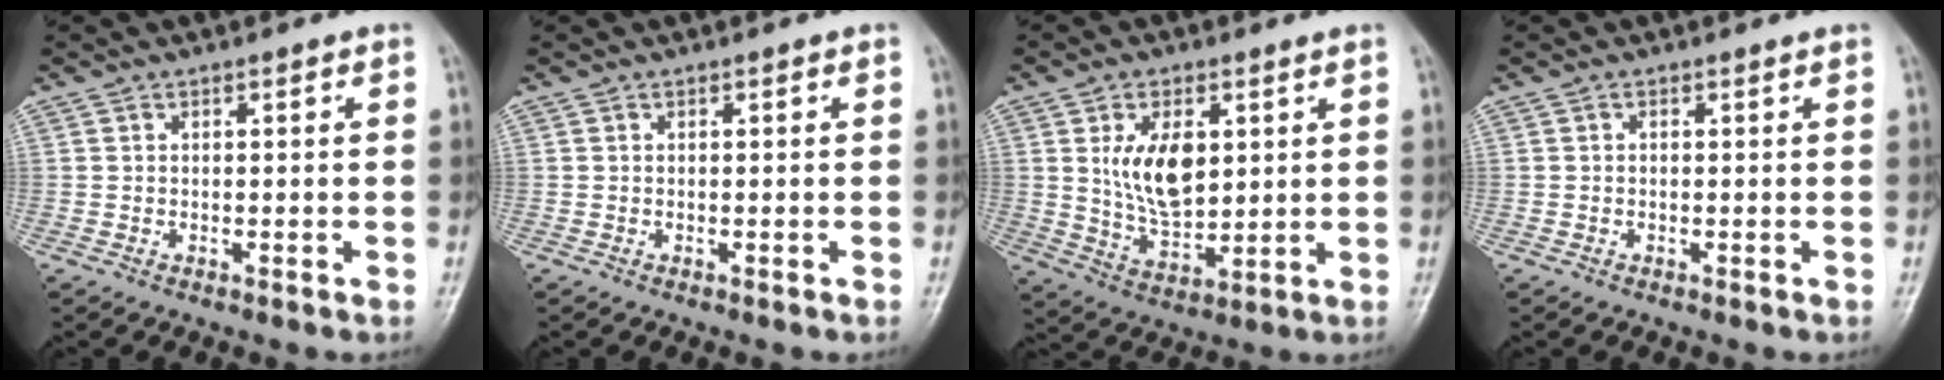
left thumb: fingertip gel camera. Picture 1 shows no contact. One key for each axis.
{"total": 0.0}
{"total": 10.8, "fx": 2.7, "fy": 6.0, "fz": 8.5, "tx": -0.130, "ty": -0.021, "tz": 0.060}
{"total": 0.0}